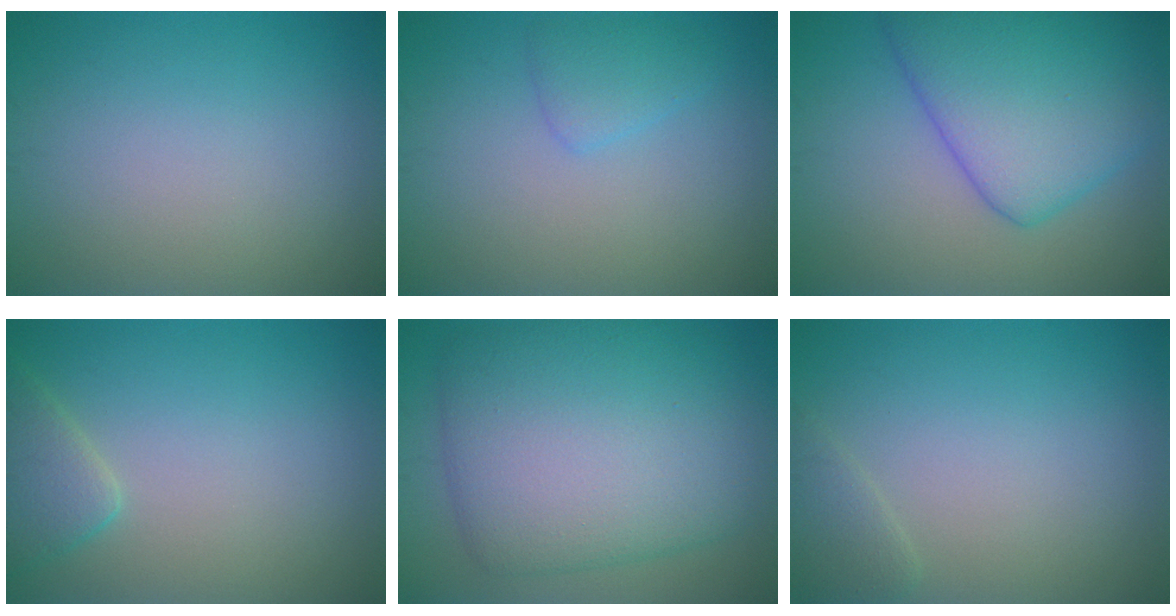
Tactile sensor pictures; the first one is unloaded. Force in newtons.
{"total": 1.8, "press": 1.8, "slide": 0.2}
{"total": 8.9, "press": 8.9, "slide": 0.3}
{"total": 2.9, "press": 2.9, "slide": 0.2}
{"total": 11.6, "press": 11.6, "slide": 0.3}
{"total": 1.4, "press": 1.4, "slide": 0.1}